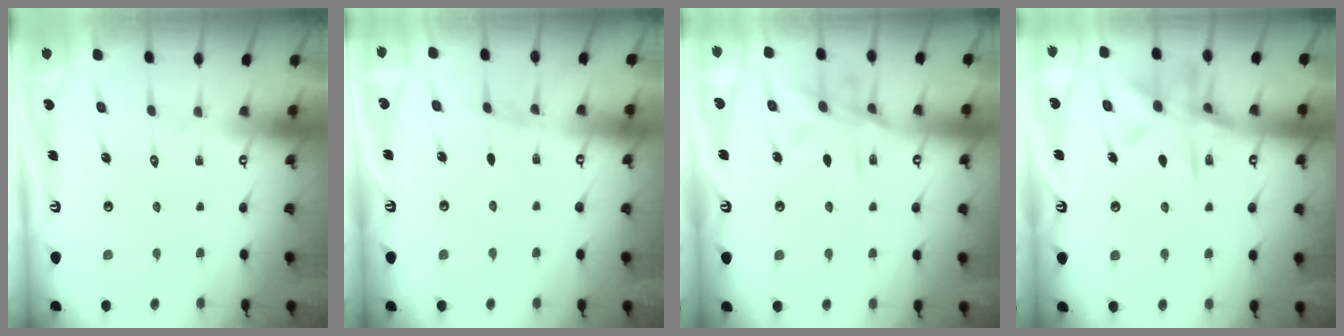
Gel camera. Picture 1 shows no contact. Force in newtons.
{"total": 3.4, "press": 3.4, "slide": 0.4}
{"total": 10.1, "press": 10.1, "slide": 0.8}
{"total": 13.0, "press": 13.0, "slide": 1.0}